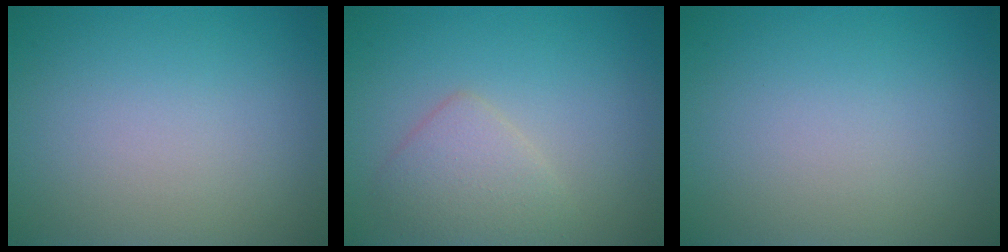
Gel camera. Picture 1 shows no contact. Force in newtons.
{"total": 2.7, "press": 2.7, "slide": 0.2}
{"total": 0.0}